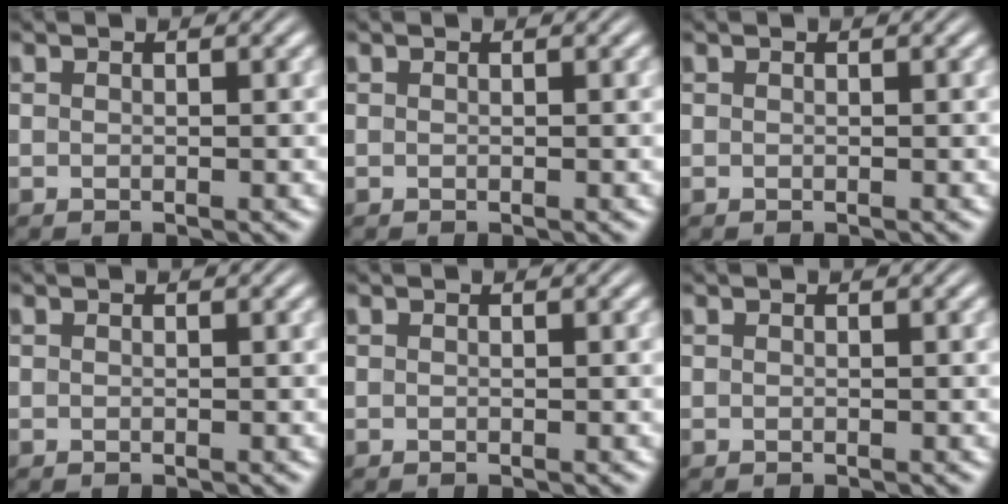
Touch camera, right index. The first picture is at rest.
{"total": 0.0}
{"total": 0.0}
{"total": 0.0}
{"total": 0.0}
{"total": 0.0}